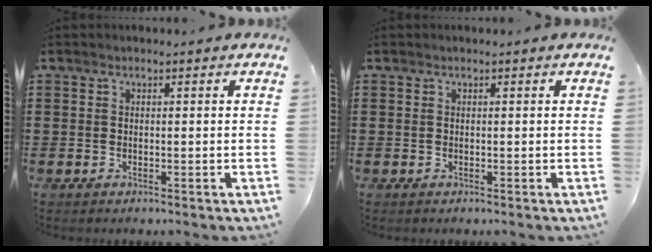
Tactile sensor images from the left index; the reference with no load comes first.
{"total": 0.0}